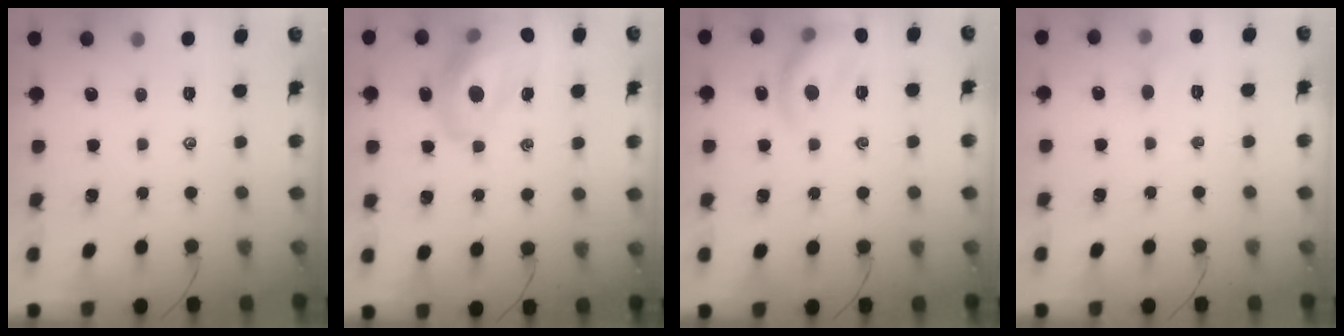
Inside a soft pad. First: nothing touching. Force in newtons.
{"total": 17.1, "press": 16.4, "slide": 4.6}
{"total": 13.0, "press": 12.9, "slide": 0.9}
{"total": 3.6, "press": 3.4, "slide": 1.2}